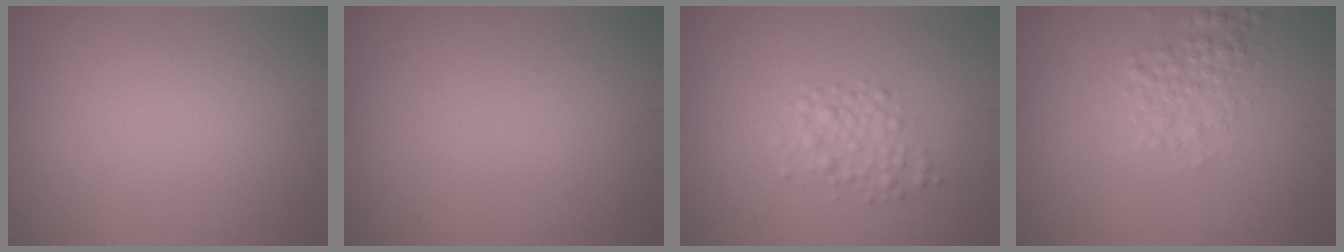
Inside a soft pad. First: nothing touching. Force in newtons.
{"total": 0.0}
{"total": 2.2, "press": 2.2, "slide": 0.1}
{"total": 2.4, "press": 2.4, "slide": 0.1}